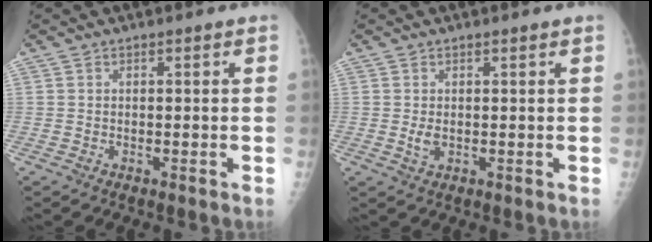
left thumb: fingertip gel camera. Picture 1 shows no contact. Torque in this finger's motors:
{"motor_torque": [-0.18, 0.21, 0.32, 0.05, 0.05]}